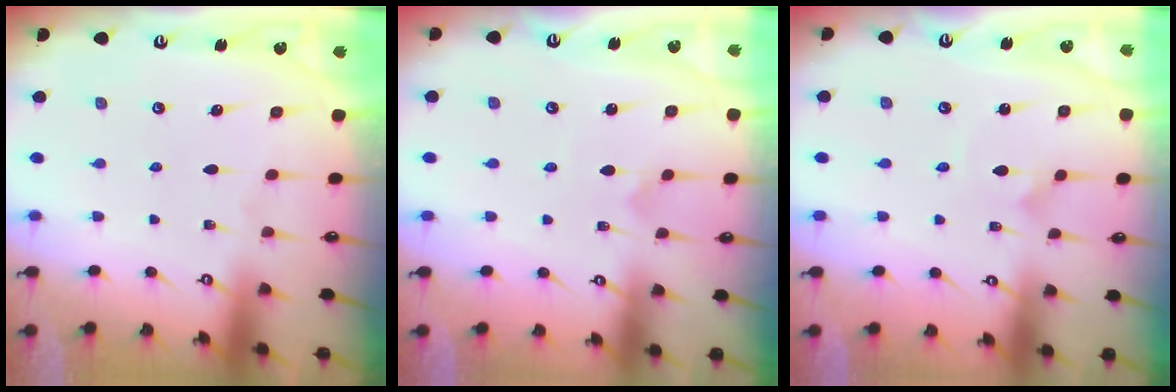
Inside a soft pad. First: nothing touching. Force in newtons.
{"total": 1.6, "press": 1.6, "slide": 0.0}
{"total": 1.5, "press": 1.5, "slide": 0.1}